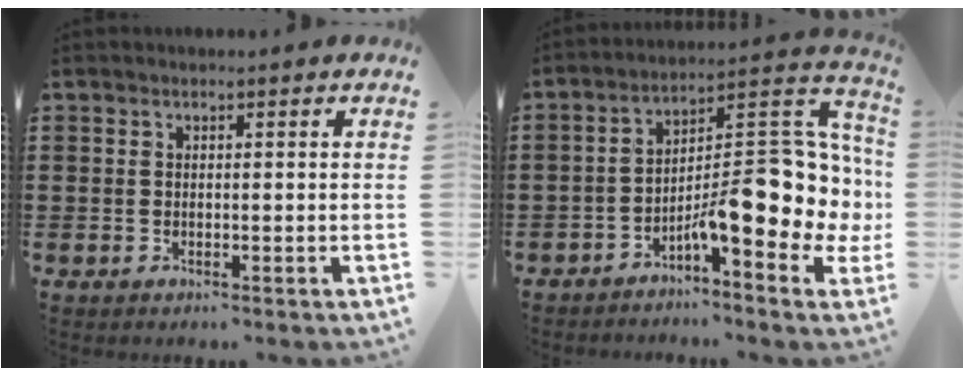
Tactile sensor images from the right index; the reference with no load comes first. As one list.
[{"total": 12.8, "force": [-3.2, 3.8, 11.8], "torque": [-0.162, -0.032, -0.061]}]